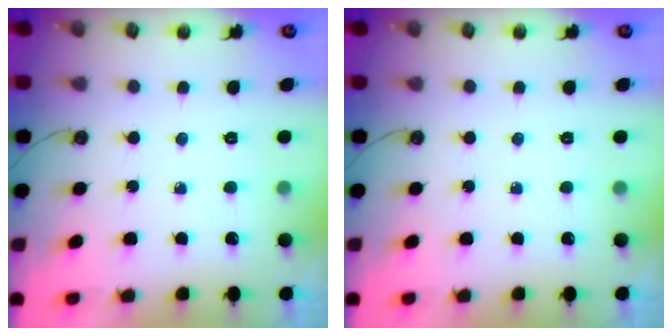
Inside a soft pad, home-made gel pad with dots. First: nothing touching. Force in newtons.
{"total": 0.0}